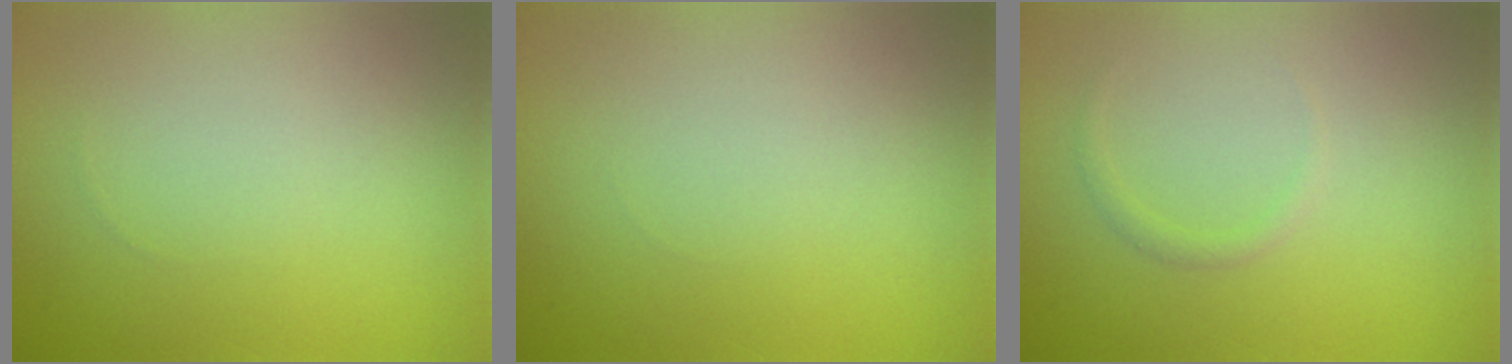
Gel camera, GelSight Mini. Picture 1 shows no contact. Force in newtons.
{"total": 0.0}
{"total": 0.7, "press": 0.7, "slide": 0.1}